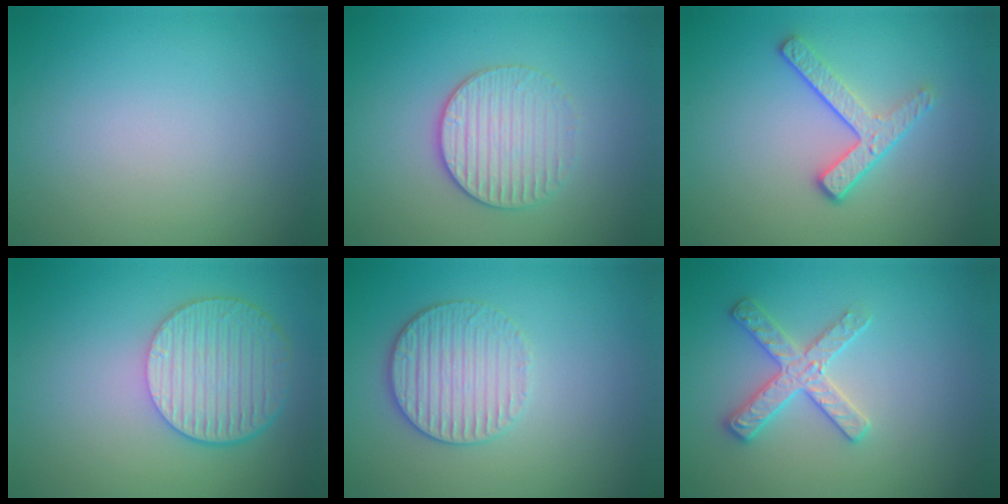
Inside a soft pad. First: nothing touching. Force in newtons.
{"total": 3.2, "press": 2.9, "slide": 1.3}
{"total": 3.1, "press": 2.5, "slide": 1.8}
{"total": 6.0, "press": 4.4, "slide": 4.0}
{"total": 3.4, "press": 3.2, "slide": 1.1}
{"total": 2.9, "press": 2.9, "slide": 0.1}